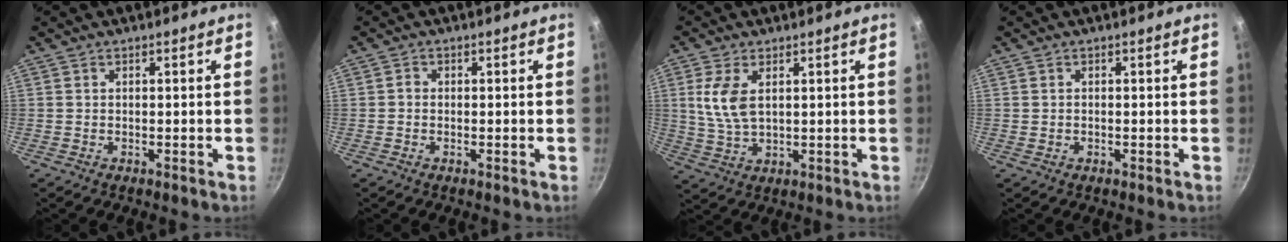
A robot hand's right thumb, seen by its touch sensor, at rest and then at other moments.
{"total": 0.8, "force": [-0.3, 0.6, 0.3], "torque": [-0.003, 0.004, -0.008]}
{"total": 7.1, "force": [1.8, 3.7, 5.8], "torque": [-0.117, -0.011, 0.041]}
{"total": 0.0}